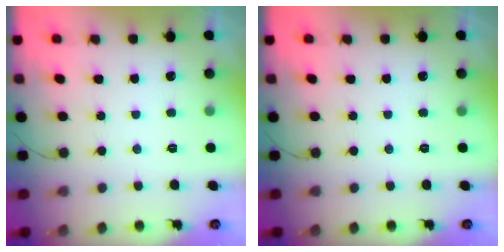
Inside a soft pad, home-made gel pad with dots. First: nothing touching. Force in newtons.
{"total": 0.0}